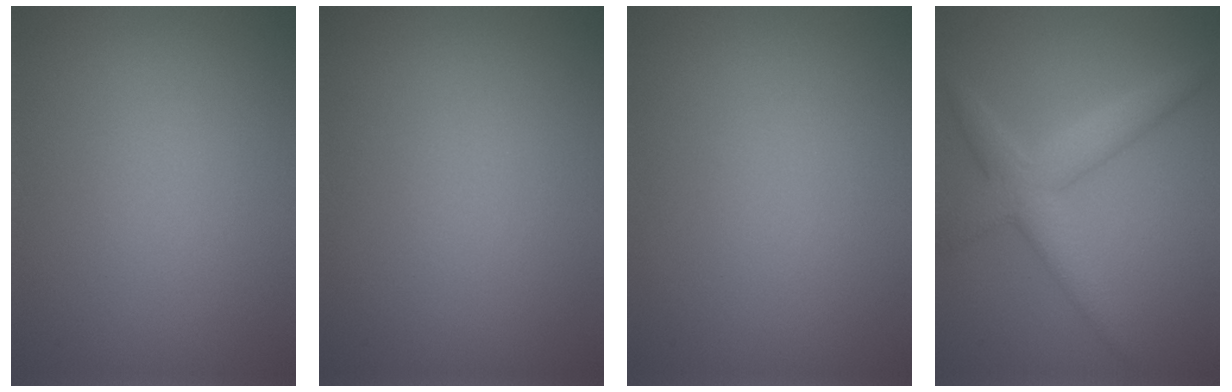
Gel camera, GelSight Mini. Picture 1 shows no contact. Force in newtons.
{"total": 0.0}
{"total": 0.0}
{"total": 4.3, "press": 4.3, "slide": 0.1}